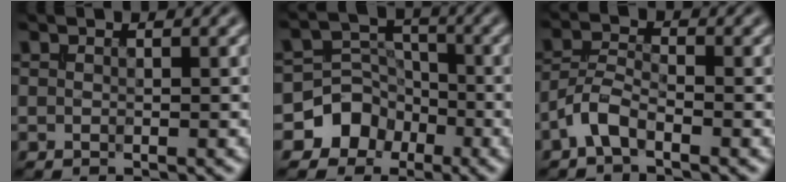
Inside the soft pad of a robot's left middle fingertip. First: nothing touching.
{"total": 4.8, "force": [-2.4, 4.1, 0.9], "torque": [0.018, 0.020, -0.062]}
{"total": 2.7, "force": [-1.8, 1.0, 1.7], "torque": [-0.036, 0.008, -0.046]}